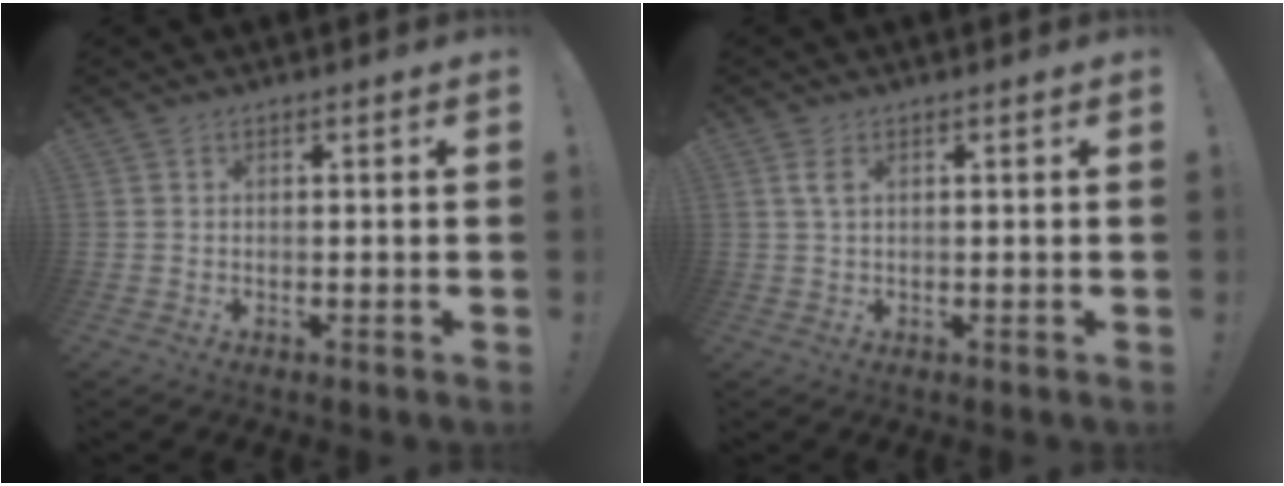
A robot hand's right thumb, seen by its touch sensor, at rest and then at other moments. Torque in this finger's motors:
{"motor_torque": [0.04, 0.01, -0.56, -0.57, -0.01]}